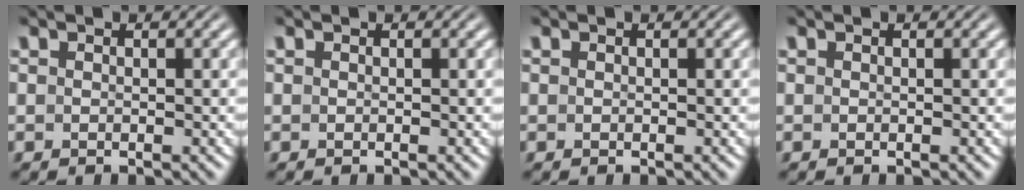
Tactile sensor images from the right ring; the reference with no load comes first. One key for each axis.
{"total": 0.0}
{"total": 0.0}
{"total": 0.0}